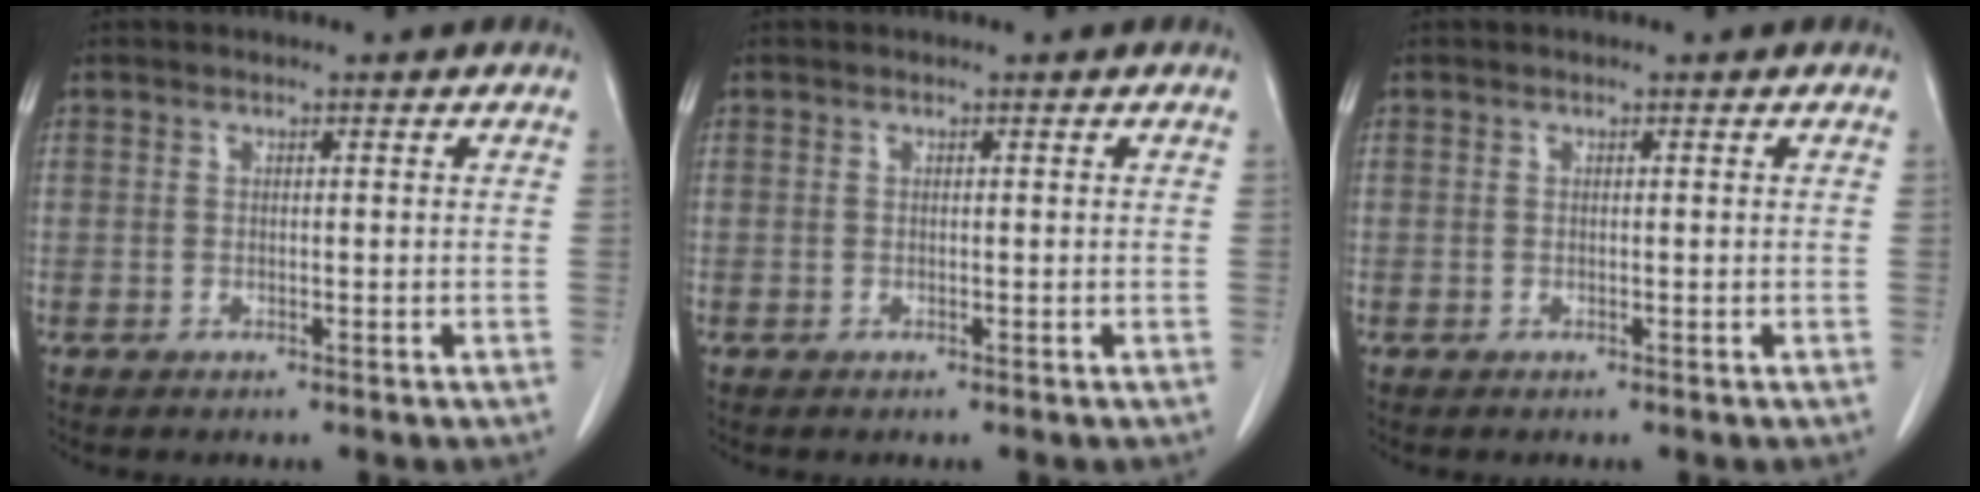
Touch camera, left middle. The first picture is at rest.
{"total": 0.0}
{"total": 0.0}